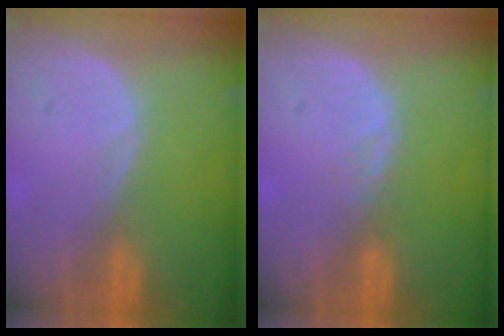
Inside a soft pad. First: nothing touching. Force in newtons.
{"total": 1.0, "press": 1.0, "slide": 0.2}